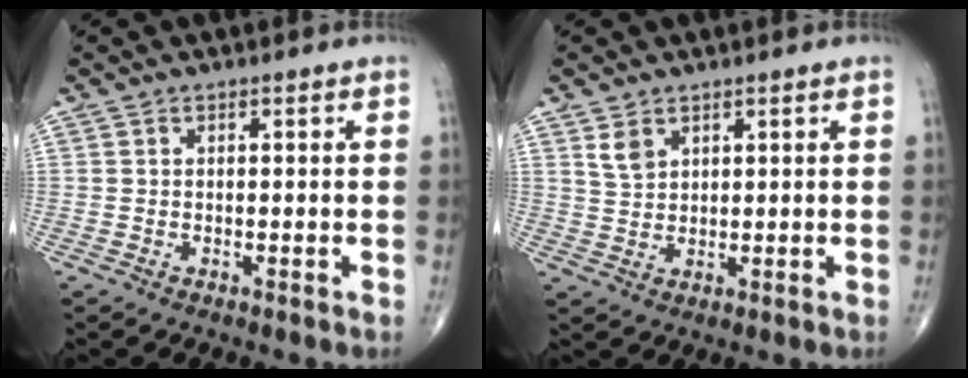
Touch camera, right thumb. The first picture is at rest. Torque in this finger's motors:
{"motor_torque": [-0.09, 0.28, 0.37, 0.21, 0.00]}